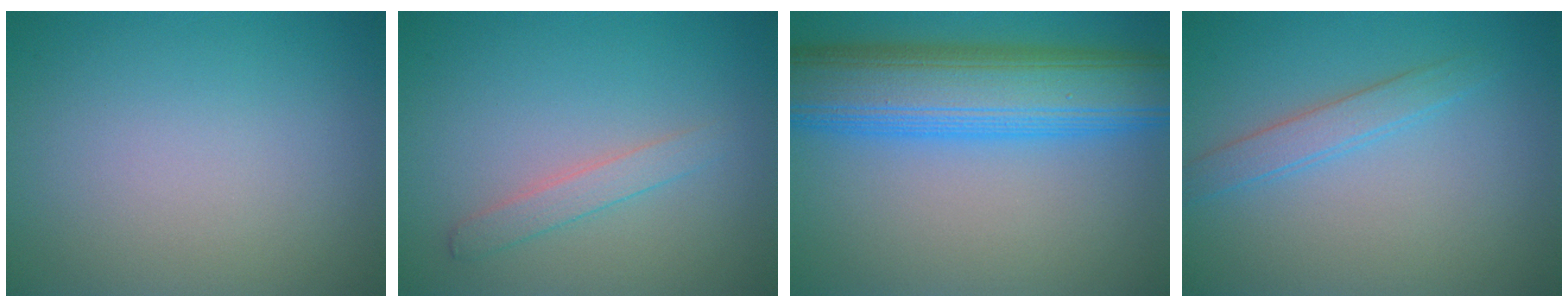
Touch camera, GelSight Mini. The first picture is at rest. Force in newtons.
{"total": 1.7, "press": 1.7, "slide": 0.1}
{"total": 10.9, "press": 10.9, "slide": 0.2}
{"total": 2.1, "press": 2.1, "slide": 0.1}